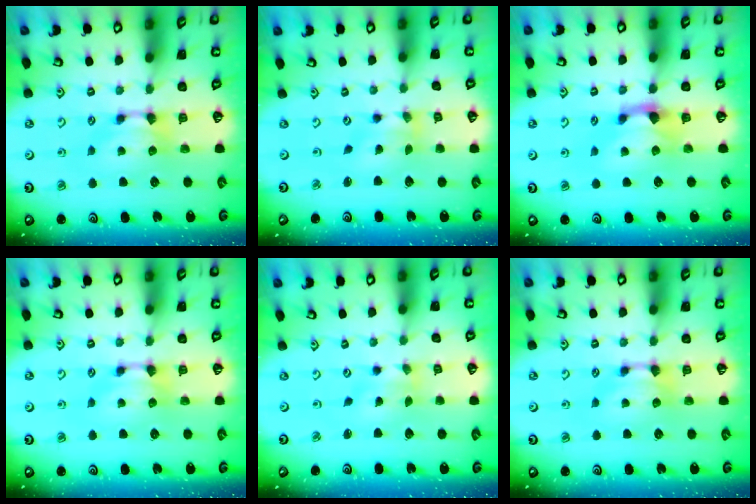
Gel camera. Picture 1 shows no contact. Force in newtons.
{"total": 1.4, "press": 0.8, "slide": 1.2}
{"total": 1.3, "press": 0.5, "slide": 1.2}
{"total": 0.0}
{"total": 1.3, "press": 0.7, "slide": 1.0}
{"total": 0.0}